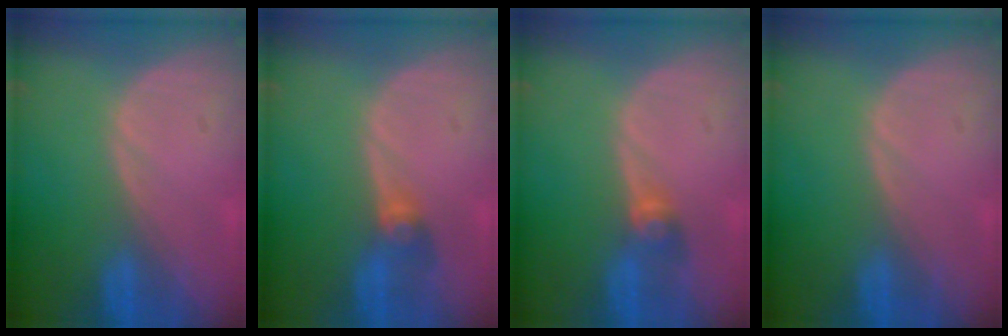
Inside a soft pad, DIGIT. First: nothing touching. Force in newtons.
{"total": 2.7, "press": 2.7, "slide": 0.3}
{"total": 2.6, "press": 2.5, "slide": 0.6}
{"total": 0.0}